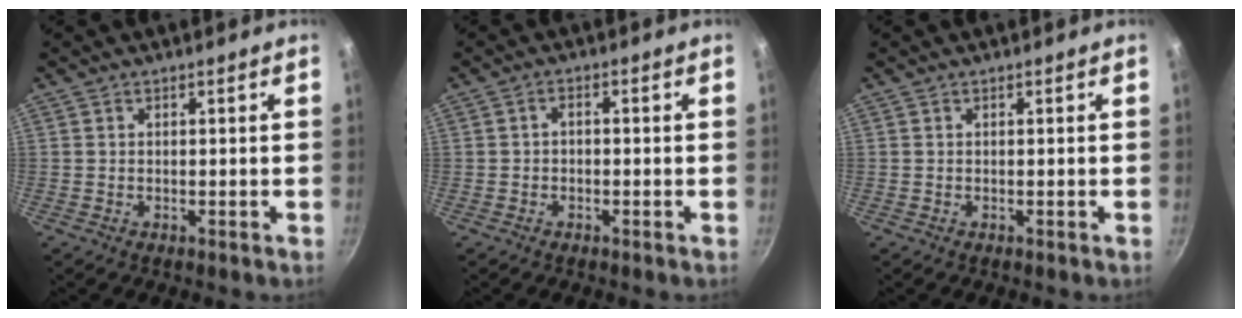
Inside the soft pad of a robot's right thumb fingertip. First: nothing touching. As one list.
[{"total": 1.7, "force": [-0.5, 1.1, 1.1], "torque": [-0.018, 0.012, -0.011]}, {"total": 0.0}]